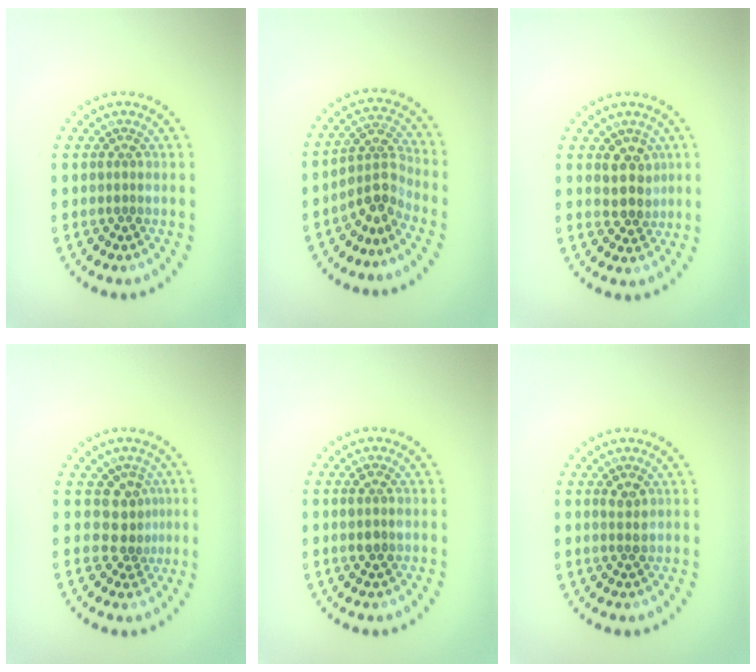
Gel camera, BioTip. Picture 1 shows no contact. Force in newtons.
{"total": 3.1, "press": 2.2, "slide": 2.1}
{"total": 2.7, "press": 2.4, "slide": 1.1}
{"total": 2.8, "press": 2.0, "slide": 2.0}
{"total": 1.4, "press": 1.4, "slide": 0.4}
{"total": 1.3, "press": 1.3, "slide": 0.2}